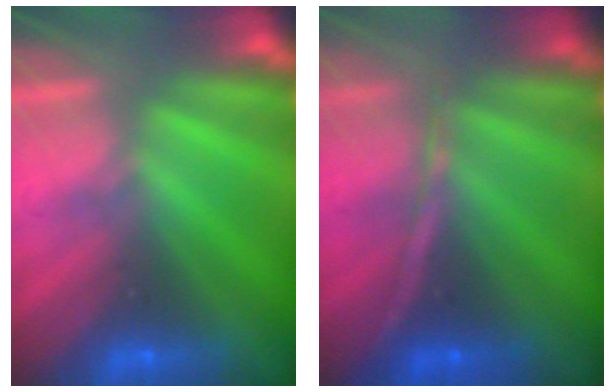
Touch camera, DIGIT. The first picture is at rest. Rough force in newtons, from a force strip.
{"total": 1.3}